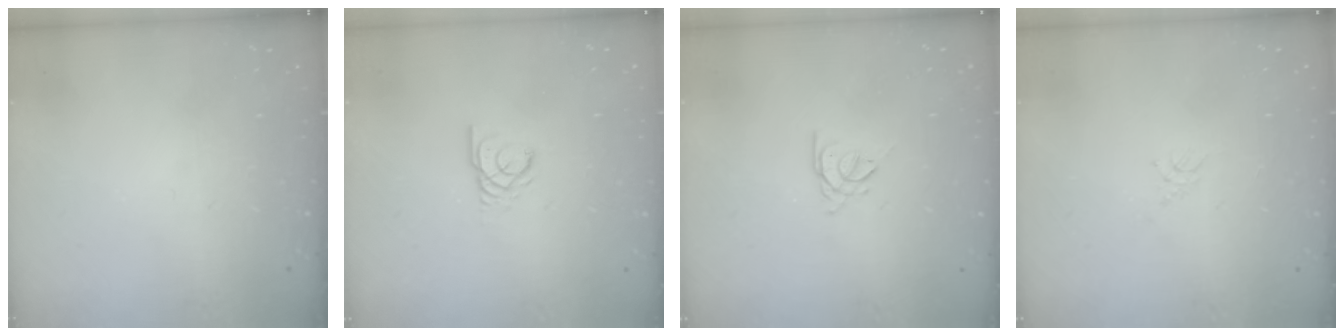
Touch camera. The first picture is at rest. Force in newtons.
{"total": 2.9, "press": 2.9, "slide": 0.2}
{"total": 1.9, "press": 1.9, "slide": 0.4}
{"total": 1.1, "press": 1.1, "slide": 0.3}